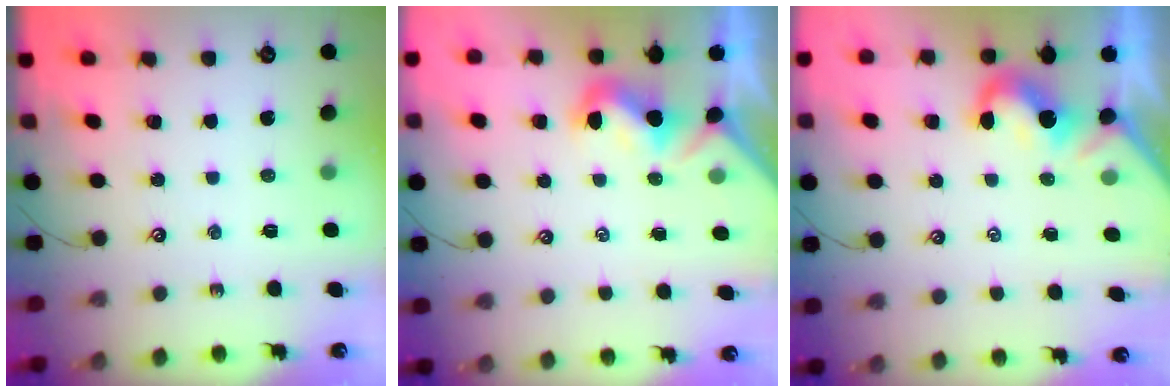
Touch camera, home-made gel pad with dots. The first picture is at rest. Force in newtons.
{"total": 1.0, "press": 0.8, "slide": 0.5}
{"total": 1.5, "press": 1.2, "slide": 0.9}